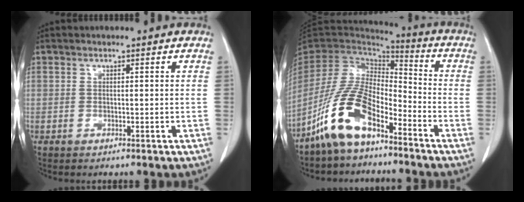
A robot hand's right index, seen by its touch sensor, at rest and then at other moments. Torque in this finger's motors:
{"motor_torque": [-0.07, -0.02, -0.01, -0.13]}